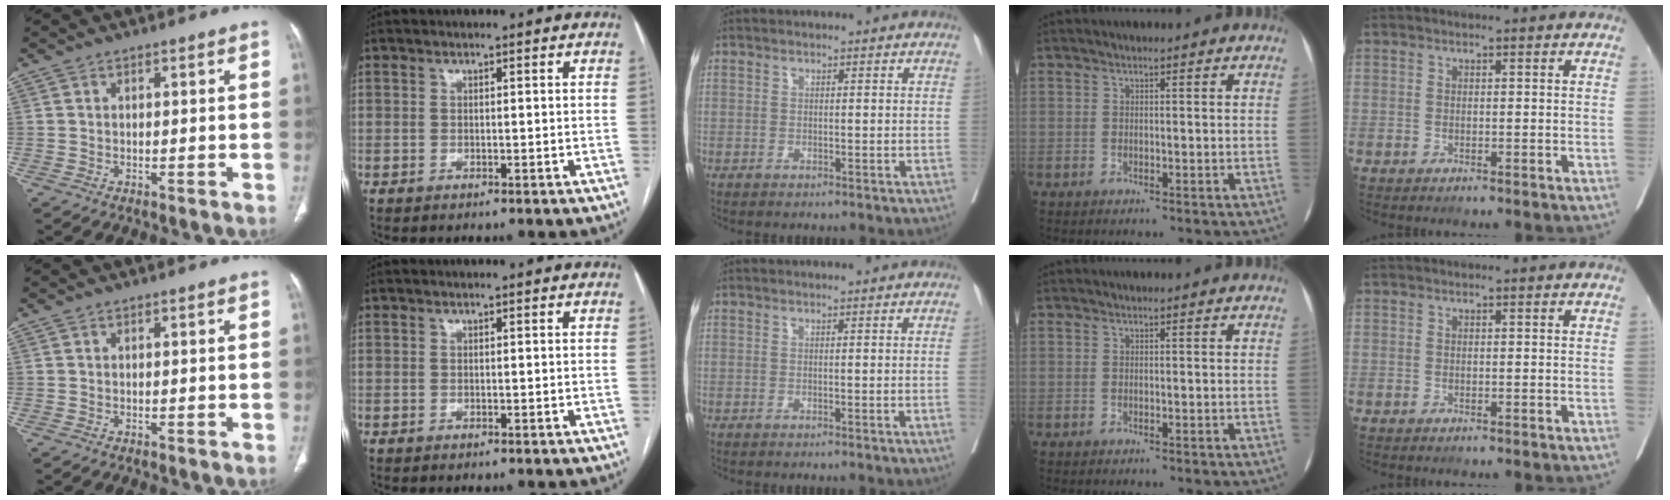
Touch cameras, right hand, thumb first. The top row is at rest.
{"middle": {"total": 0.9, "force": [-0.1, -0.4, 0.8], "torque": [-0.006, -0.001, -0.004]}}